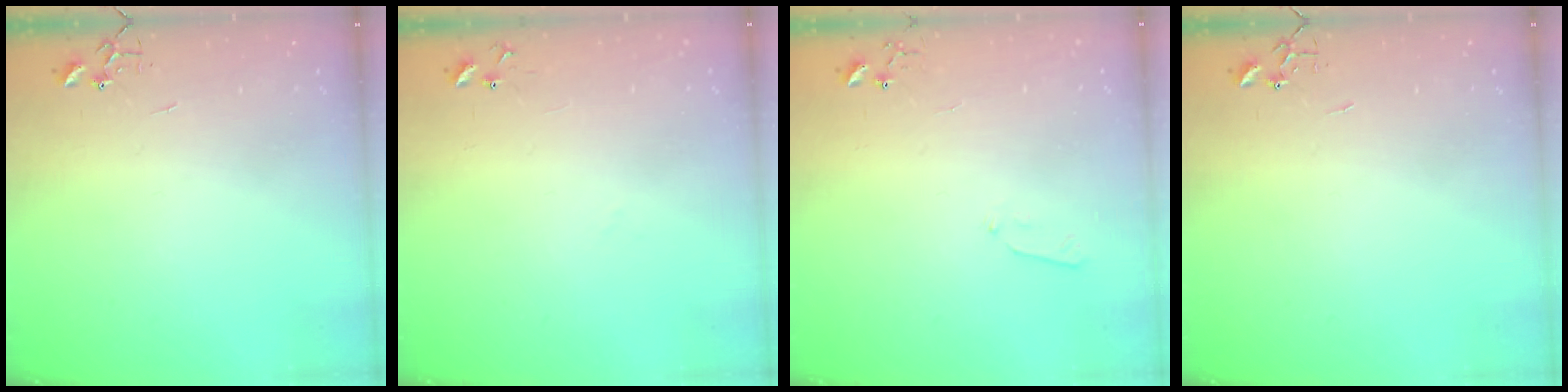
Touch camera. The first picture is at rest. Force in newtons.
{"total": 6.8, "press": 6.8, "slide": 0.6}
{"total": 3.8, "press": 3.8, "slide": 0.5}
{"total": 0.0}